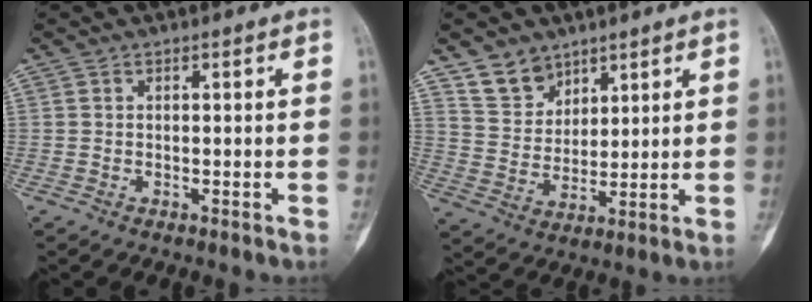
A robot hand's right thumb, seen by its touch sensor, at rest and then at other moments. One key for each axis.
{"total": 7.8, "fx": 5.7, "fy": 5.0, "fz": 1.7, "tx": -0.007, "ty": -0.039, "tz": 0.119}